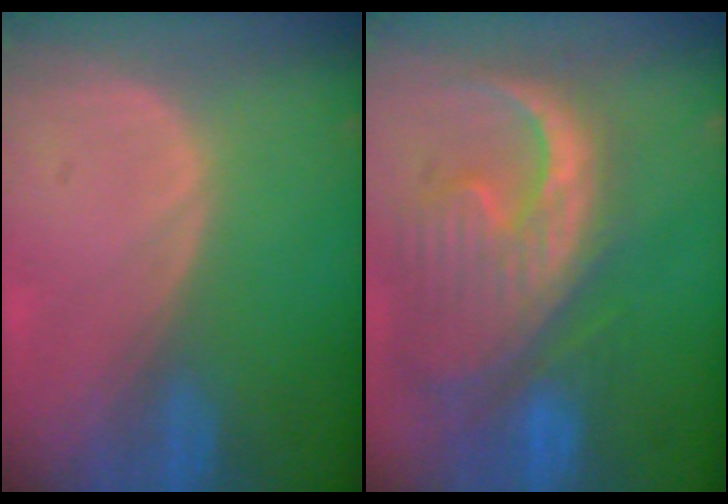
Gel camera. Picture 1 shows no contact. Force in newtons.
{"total": 13.4, "press": 11.5, "slide": 6.8}